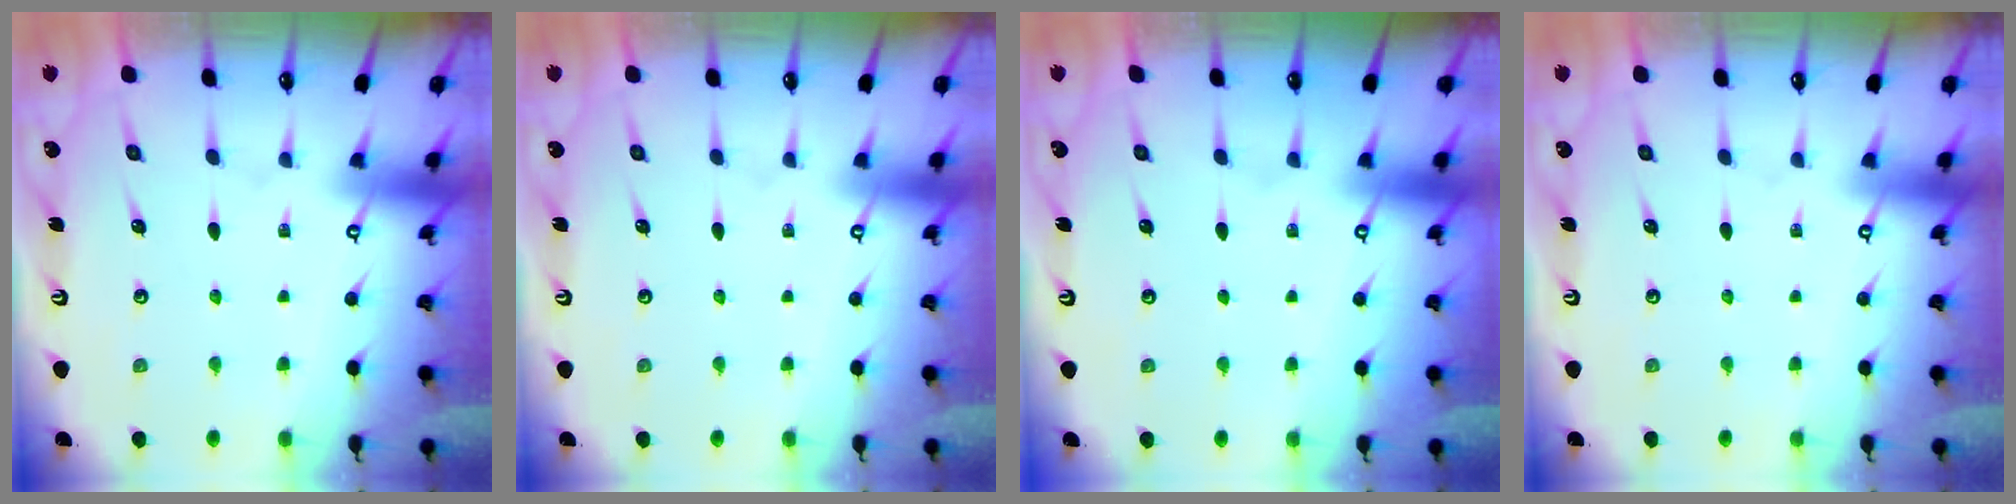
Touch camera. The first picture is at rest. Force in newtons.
{"total": 0.0}
{"total": 0.0}
{"total": 0.0}